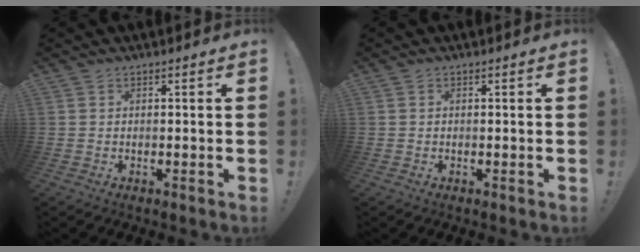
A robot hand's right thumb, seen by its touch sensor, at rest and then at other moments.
{"total": 0.0}